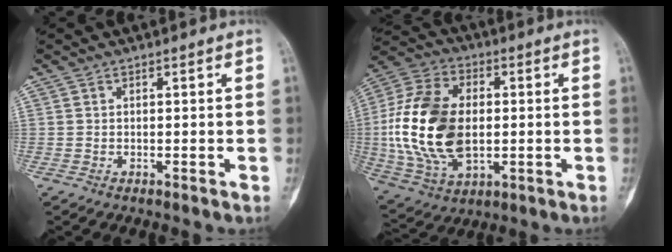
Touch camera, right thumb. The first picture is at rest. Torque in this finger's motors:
{"motor_torque": [2.32, 2.38, 1.22, -1.56, 0.42]}